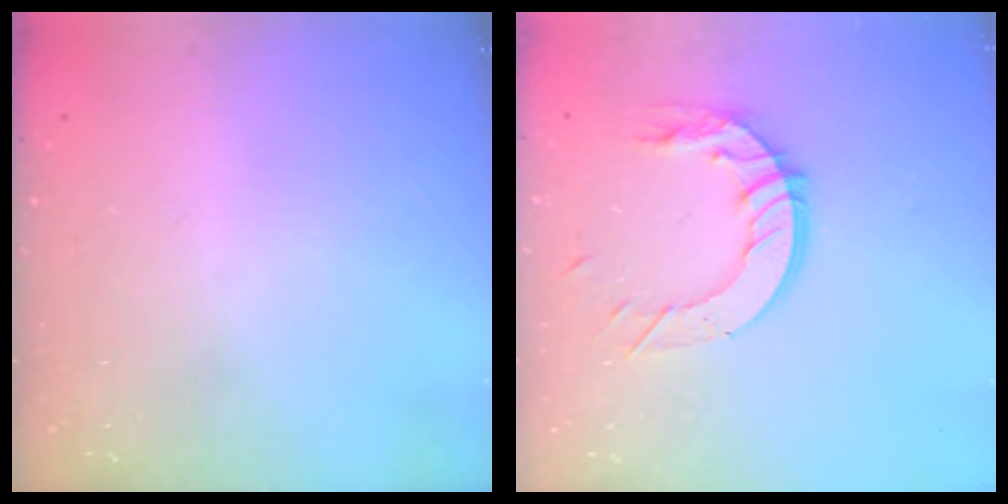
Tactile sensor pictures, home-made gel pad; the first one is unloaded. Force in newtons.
{"total": 11.6, "press": 11.6, "slide": 1.2}